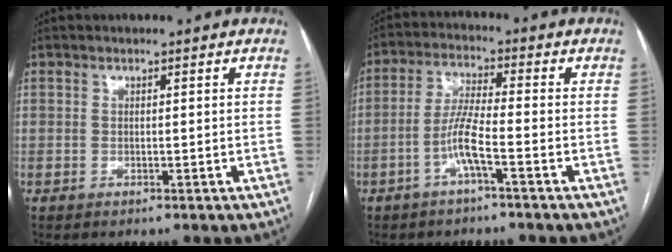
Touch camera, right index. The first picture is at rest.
{"total": 5.7, "force": [-2.5, 0.0, 5.1], "torque": [-0.107, 0.010, -0.052]}